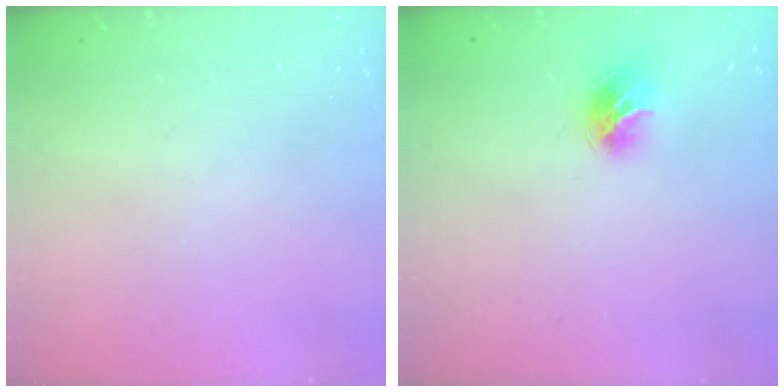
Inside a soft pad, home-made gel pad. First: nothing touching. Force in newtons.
{"total": 9.5, "press": 9.5, "slide": 0.4}